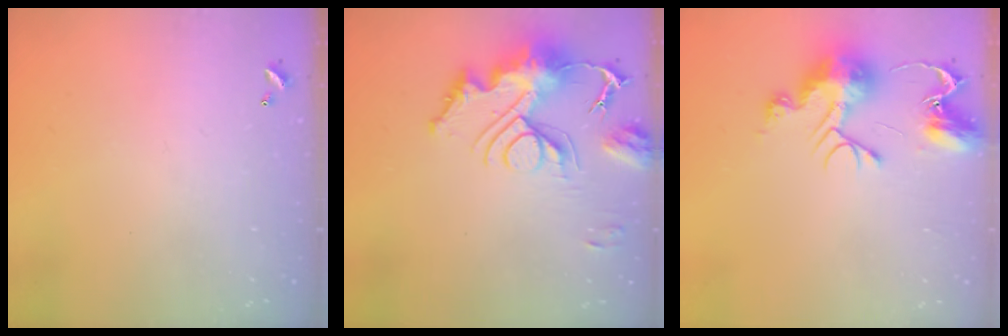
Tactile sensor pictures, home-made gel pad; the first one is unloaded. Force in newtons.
{"total": 15.1, "press": 15.0, "slide": 1.8}
{"total": 12.0, "press": 12.0, "slide": 1.1}